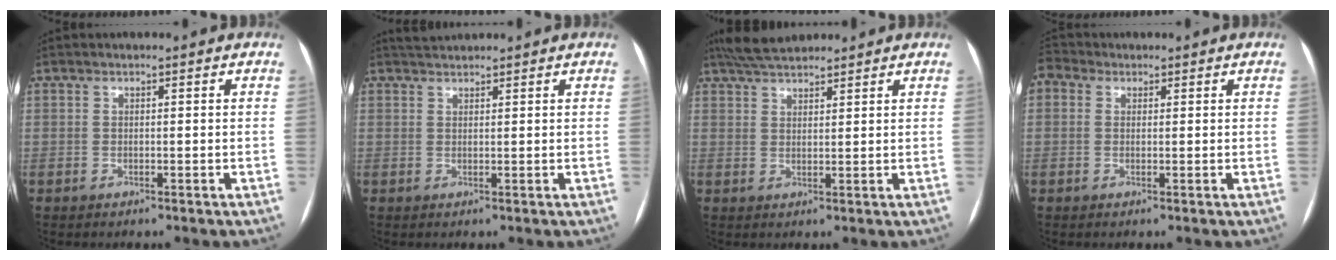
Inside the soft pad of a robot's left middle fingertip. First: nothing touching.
{"total": 2.0, "force": [2.0, 0.1, 0.3], "torque": [-0.008, 0.019, 0.038]}
{"total": 6.2, "force": [5.6, 1.2, 2.5], "torque": [-0.048, 0.030, 0.102]}
{"total": 3.4, "force": [1.5, 2.6, 1.5], "torque": [-0.039, 0.025, 0.030]}